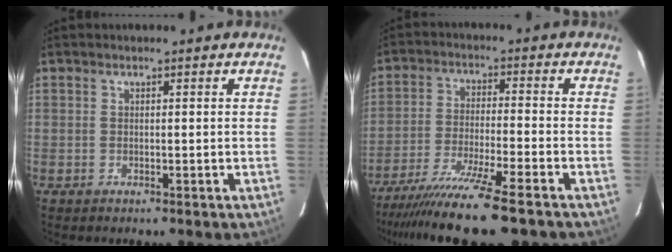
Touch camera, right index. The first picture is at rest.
{"total": 13.4, "force": [-10.7, -1.1, 8.0], "torque": [-0.134, -0.041, -0.175]}